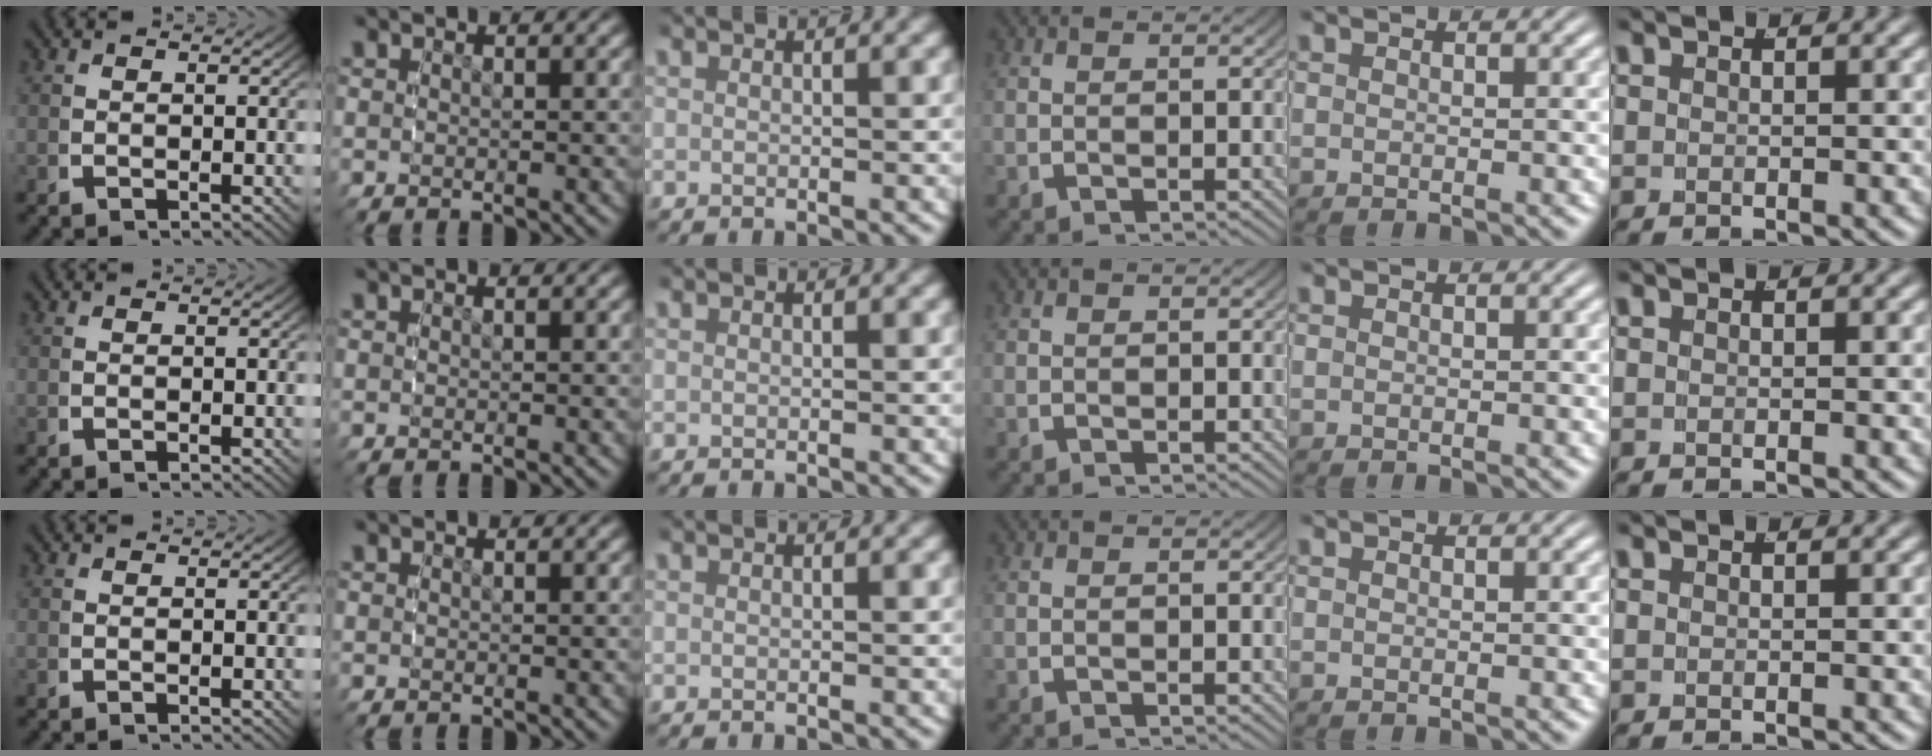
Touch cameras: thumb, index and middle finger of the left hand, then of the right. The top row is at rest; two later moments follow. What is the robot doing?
{"motion": "reach", "object": "photo album"}